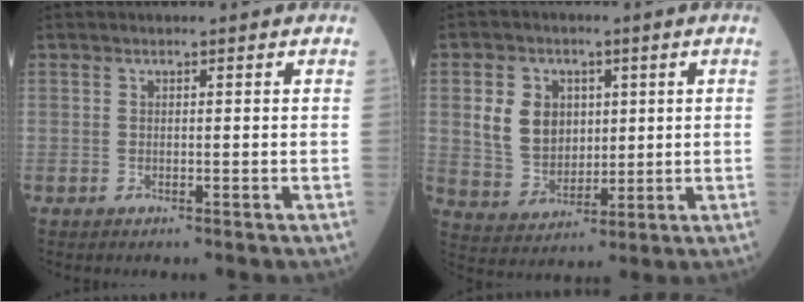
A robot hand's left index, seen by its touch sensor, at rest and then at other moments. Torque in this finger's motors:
{"motor_torque": [0.54, -0.19, 0.41, 0.10]}